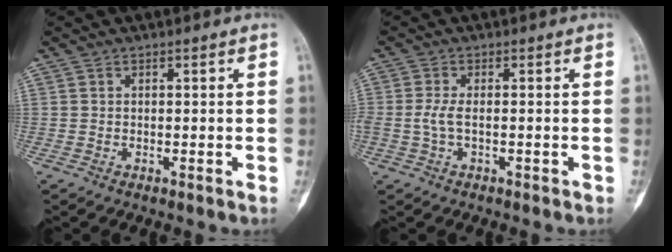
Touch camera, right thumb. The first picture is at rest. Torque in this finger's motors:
{"motor_torque": [0.15, 0.46, 1.19, -0.29, 0.42]}